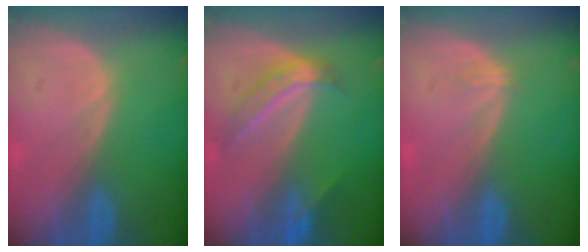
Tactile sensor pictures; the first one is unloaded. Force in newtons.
{"total": 5.6, "press": 4.8, "slide": 2.9}
{"total": 0.9, "press": 0.6, "slide": 0.6}